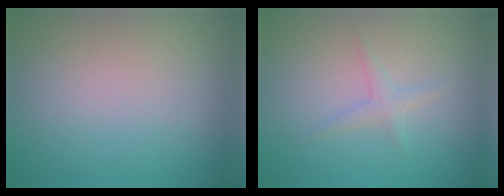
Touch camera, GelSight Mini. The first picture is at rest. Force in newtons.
{"total": 1.3, "press": 1.3, "slide": 0.0}